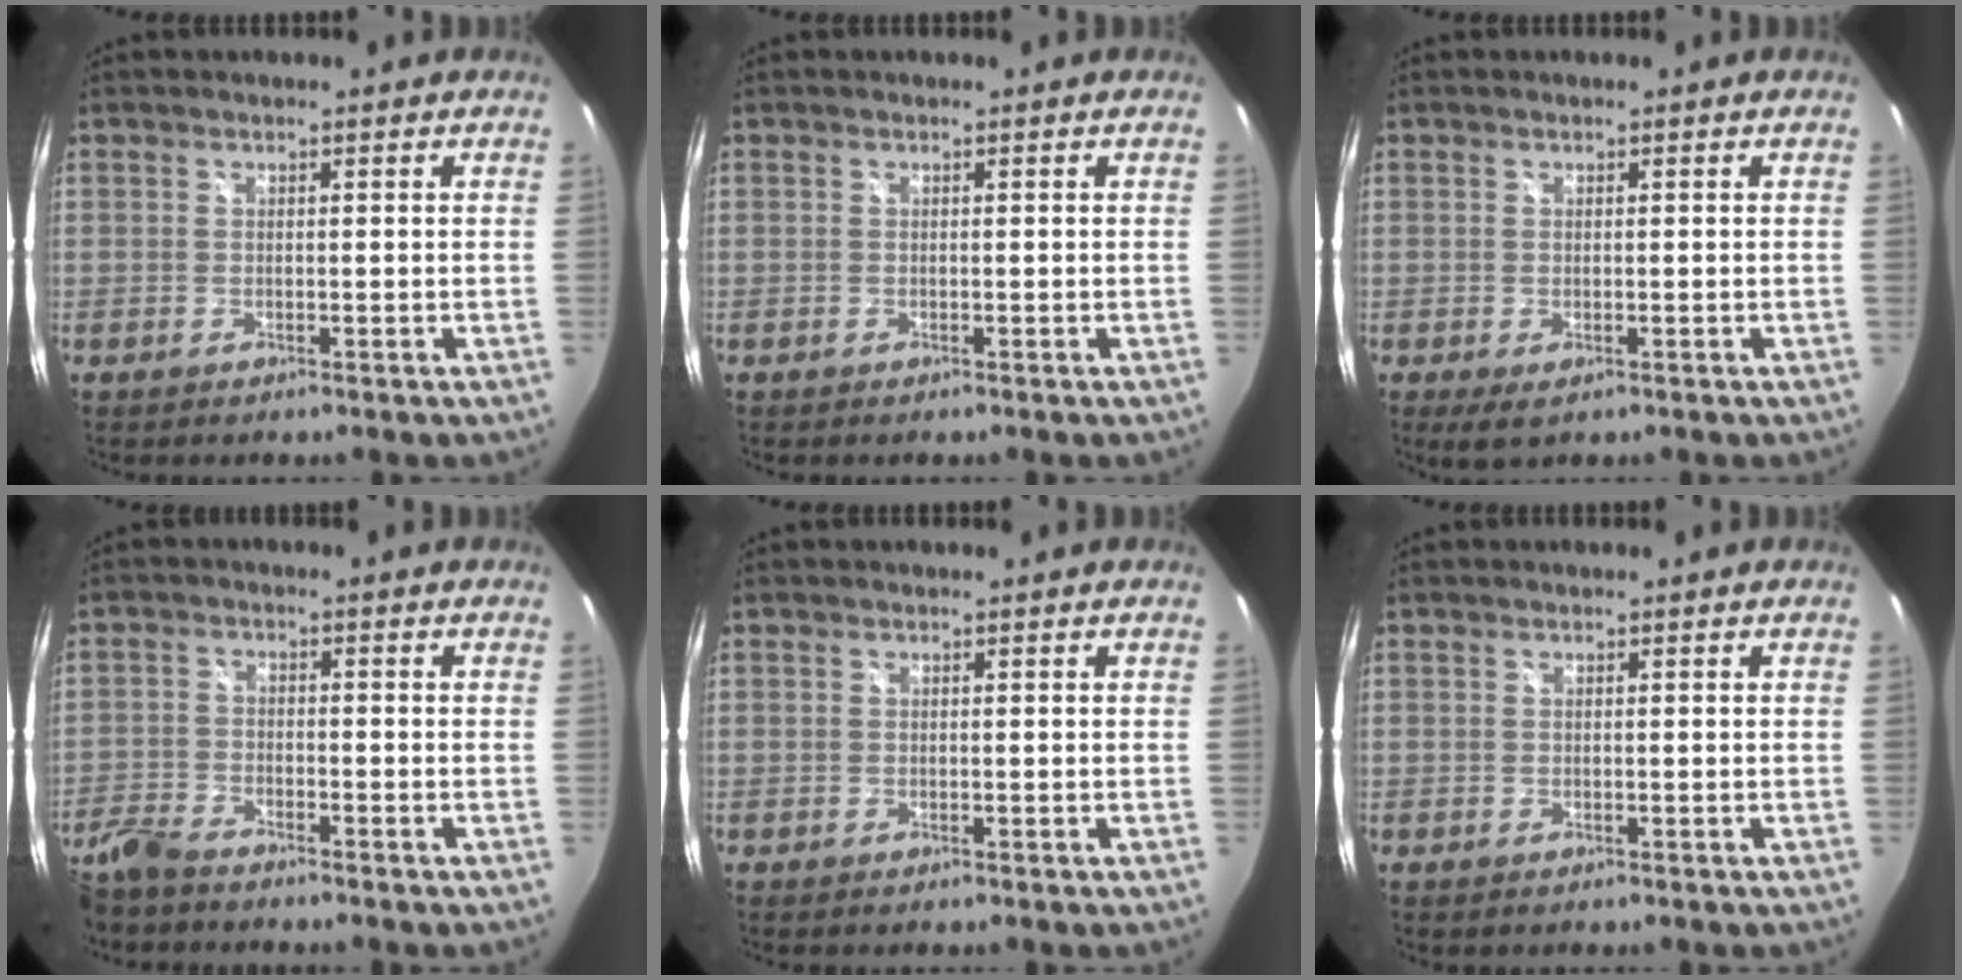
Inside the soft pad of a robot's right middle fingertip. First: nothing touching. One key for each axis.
{"total": 0.0}
{"total": 2.2, "fx": -0.7, "fy": 1.0, "fz": 1.9, "tx": -0.035, "ty": -0.011, "tz": -0.007}
{"total": 7.9, "fx": -6.8, "fy": 2.4, "fz": 3.2, "tx": -0.089, "ty": -0.017, "tz": -0.139}
{"total": 0.0}
{"total": 0.0}